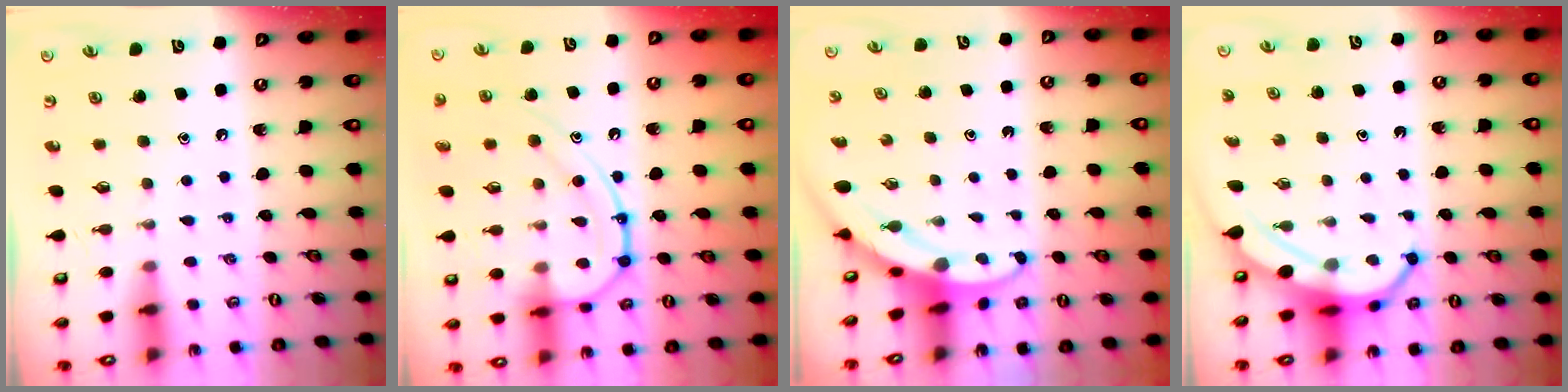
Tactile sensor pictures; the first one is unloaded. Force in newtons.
{"total": 14.0, "press": 13.9, "slide": 1.5}
{"total": 3.3, "press": 3.3, "slide": 0.3}
{"total": 7.0, "press": 6.9, "slide": 1.0}